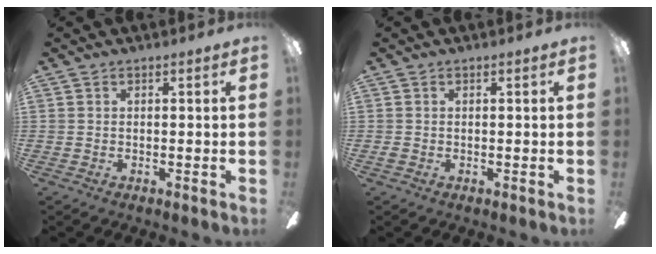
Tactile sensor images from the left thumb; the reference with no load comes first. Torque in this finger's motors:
{"motor_torque": [-0.03, 0.15, 0.59, 0.01, 0.00]}